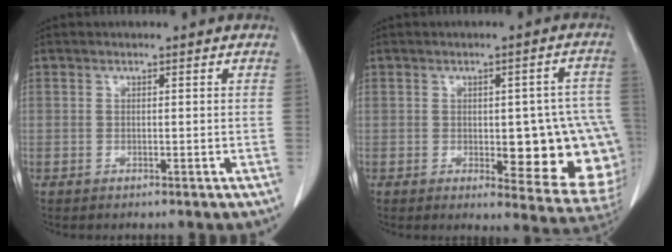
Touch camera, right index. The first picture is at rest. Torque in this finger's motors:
{"motor_torque": [0.77, 0.11, 0.63, 0.07]}